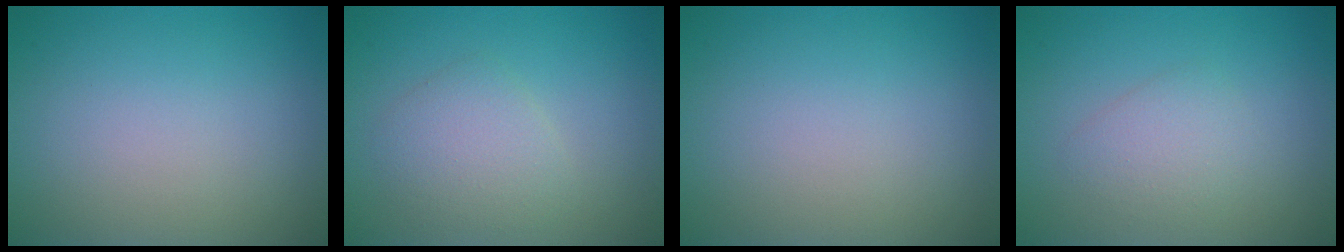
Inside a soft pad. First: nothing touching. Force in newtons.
{"total": 2.8, "press": 2.8, "slide": 0.1}
{"total": 0.0}
{"total": 2.0, "press": 2.0, "slide": 0.1}